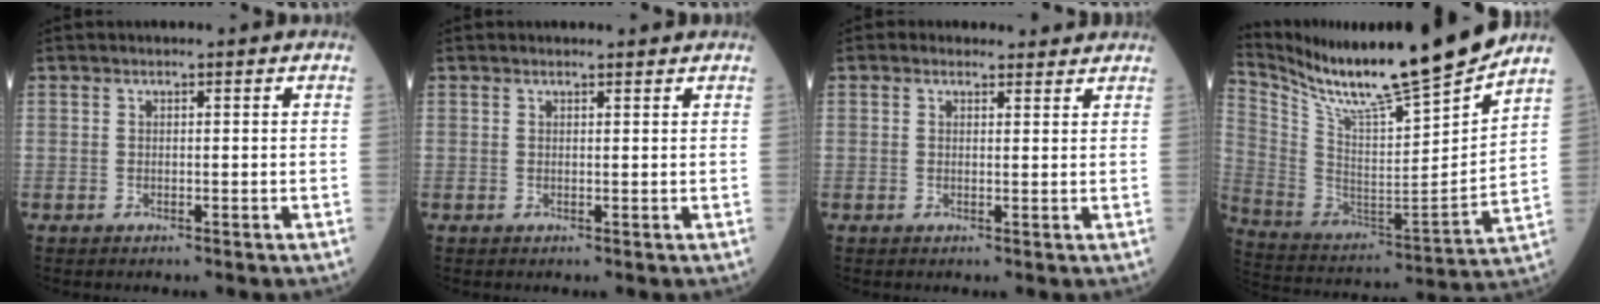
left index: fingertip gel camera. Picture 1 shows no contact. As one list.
[{"total": 1.3, "force": [1.3, 0.2, 0.0], "torque": [-0.011, 0.001, 0.017]}, {"total": 3.0, "force": [2.6, 1.4, 0.2], "torque": [-0.002, 0.011, 0.028]}, {"total": 22.1, "force": [19.3, -0.2, 10.9], "torque": [-0.207, -0.053, 0.325]}]